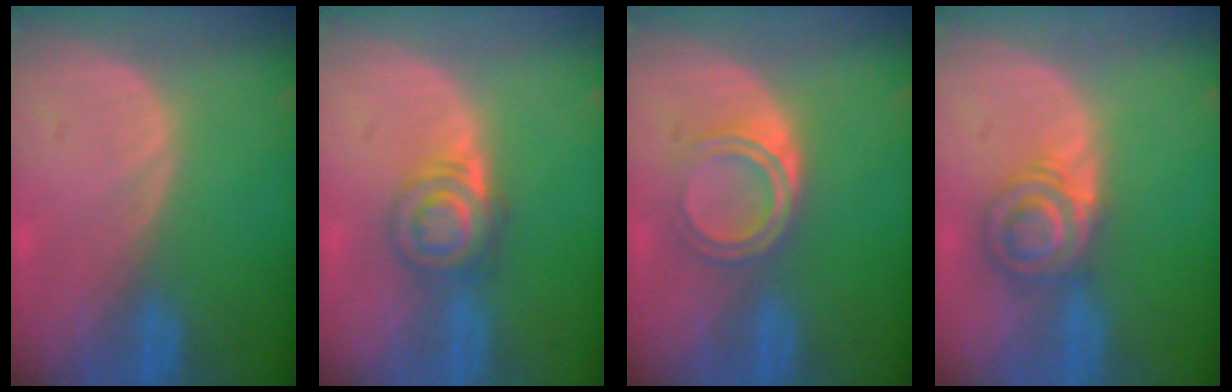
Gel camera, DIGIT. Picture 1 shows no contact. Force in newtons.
{"total": 6.3, "press": 5.5, "slide": 3.1}
{"total": 5.3, "press": 4.5, "slide": 2.8}
{"total": 5.8, "press": 5.7, "slide": 1.1}